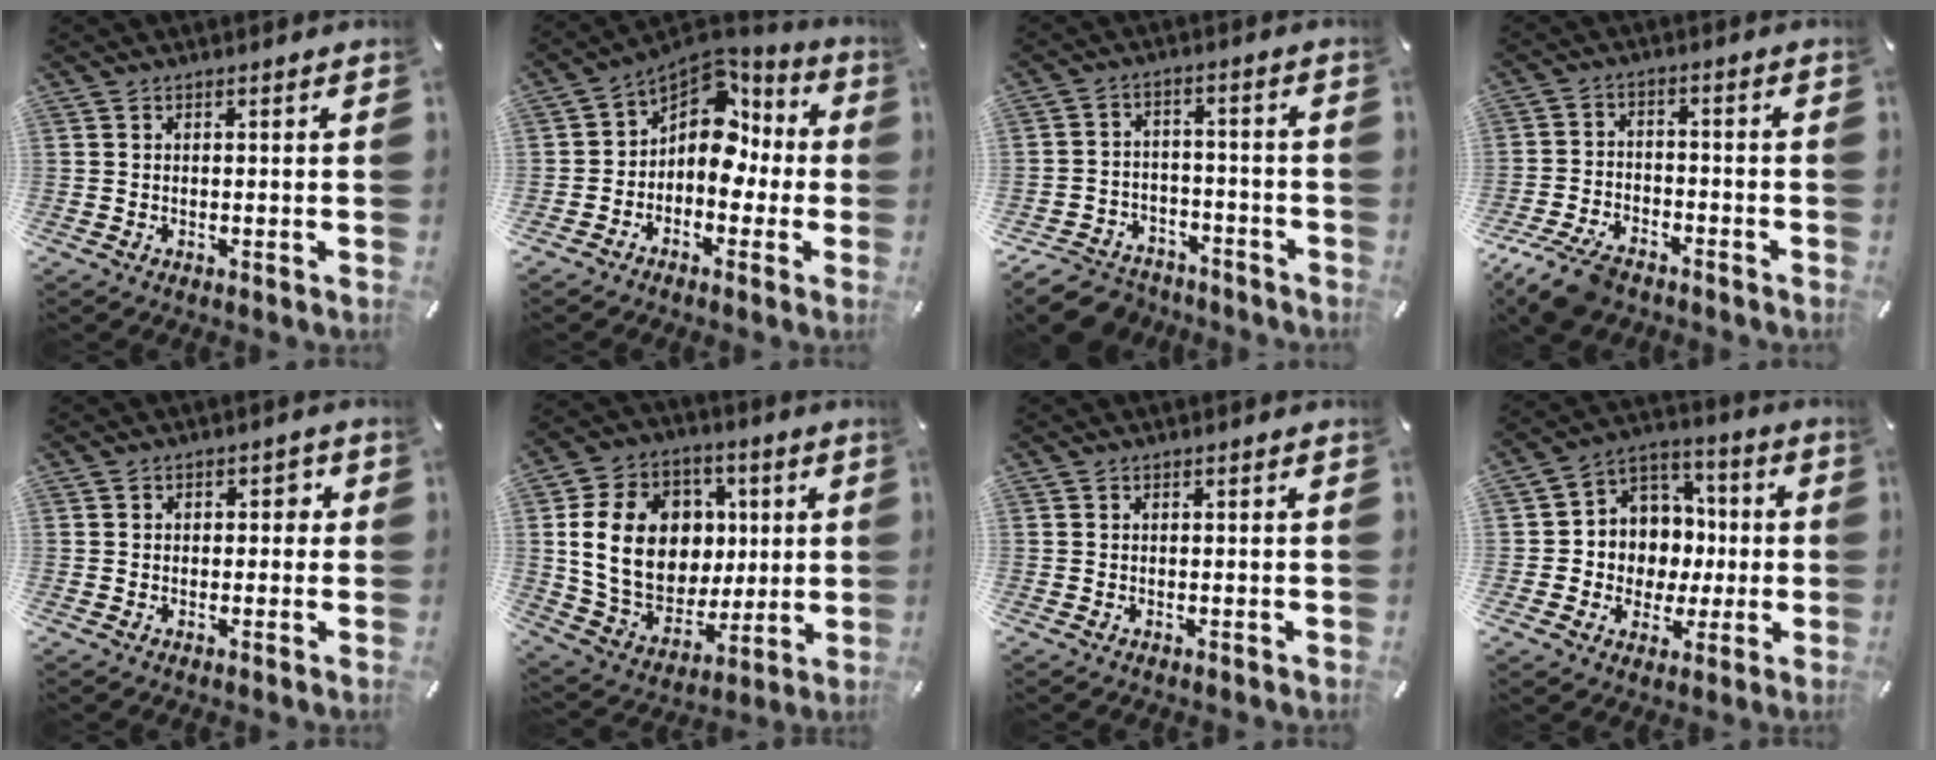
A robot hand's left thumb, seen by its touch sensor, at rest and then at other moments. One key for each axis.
{"total": 10.7, "fx": 1.9, "fy": 8.2, "fz": 6.6, "tx": -0.116, "ty": -0.022, "tz": 0.032}
{"total": 7.3, "fx": -5.3, "fy": 4.6, "fz": 2.1, "tx": -0.040, "ty": 0.029, "tz": -0.098}
{"total": 8.9, "fx": -6.8, "fy": 4.1, "fz": 4.1, "tx": -0.081, "ty": 0.033, "tz": -0.128}
{"total": 2.7, "fx": -0.2, "fy": 2.1, "fz": 1.8, "tx": -0.012, "ty": 0.004, "tz": -0.014}
{"total": 19.7, "fx": 2.9, "fy": 16.1, "fz": 10.9, "tx": -0.205, "ty": -0.005, "tz": 0.063}
{"total": 0.0}
{"total": 10.3, "fx": -0.8, "fy": 10.1, "fz": 1.2, "tx": -0.022, "ty": -0.005, "tz": -0.002}